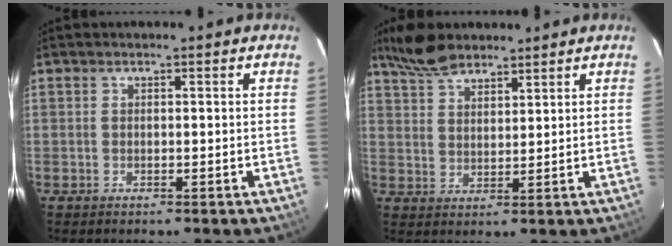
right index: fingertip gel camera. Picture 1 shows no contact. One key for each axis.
{"total": 7.4, "fx": 6.2, "fy": 2.7, "fz": 3.2, "tx": -0.069, "ty": 0.020, "tz": 0.116}